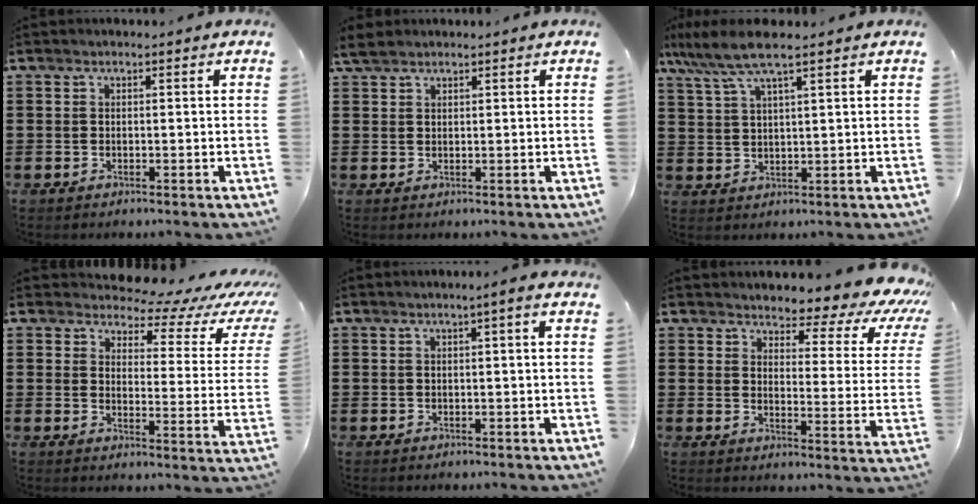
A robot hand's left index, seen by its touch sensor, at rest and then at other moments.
{"total": 2.4, "force": [1.9, 1.0, 1.0], "torque": [-0.026, 0.005, 0.038]}
{"total": 6.8, "force": [5.0, 0.7, 4.6], "torque": [-0.103, -0.008, 0.089]}
{"total": 4.7, "force": [4.1, 1.7, 1.5], "torque": [-0.042, -0.033, 0.061]}
{"total": 1.2, "force": [0.1, -0.1, 1.2], "torque": [-0.019, -0.005, 0.002]}
{"total": 4.6, "force": [4.0, 1.3, 2.0], "torque": [-0.040, -0.039, 0.059]}